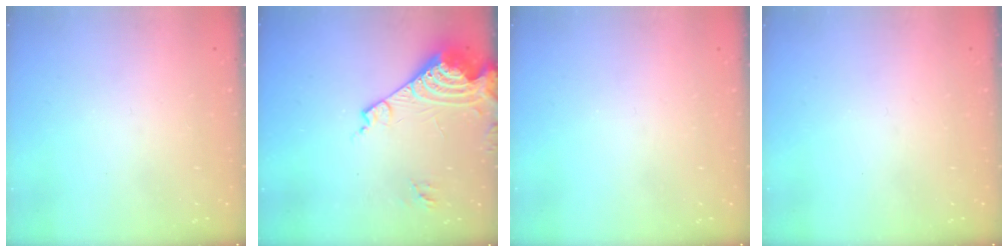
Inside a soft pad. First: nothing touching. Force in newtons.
{"total": 17.3, "press": 17.1, "slide": 2.2}
{"total": 0.0}
{"total": 0.0}